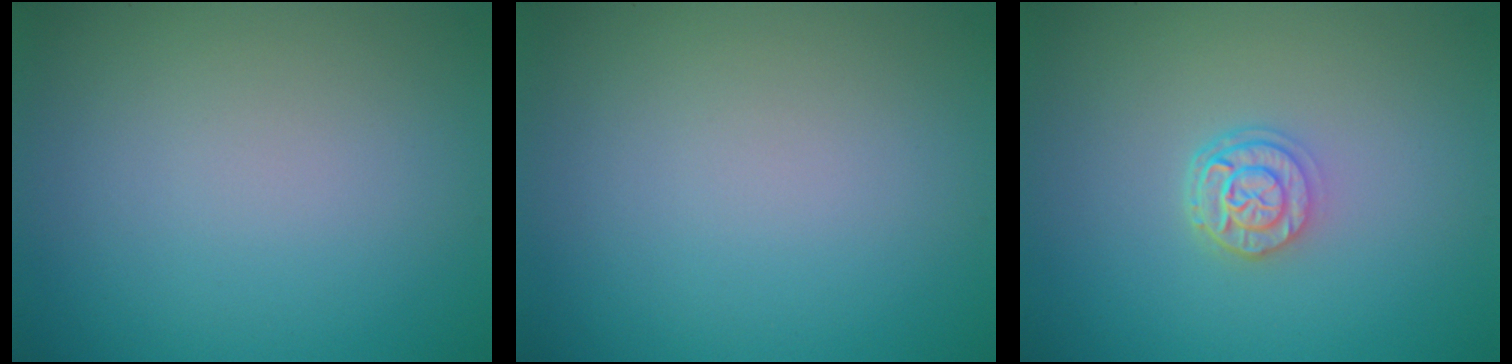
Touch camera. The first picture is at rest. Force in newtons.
{"total": 0.0}
{"total": 2.6, "press": 2.1, "slide": 1.5}